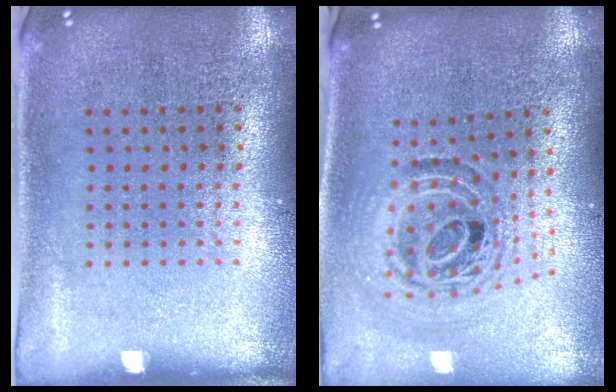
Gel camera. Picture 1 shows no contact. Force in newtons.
{"total": 1.2, "press": 1.1, "slide": 0.5}